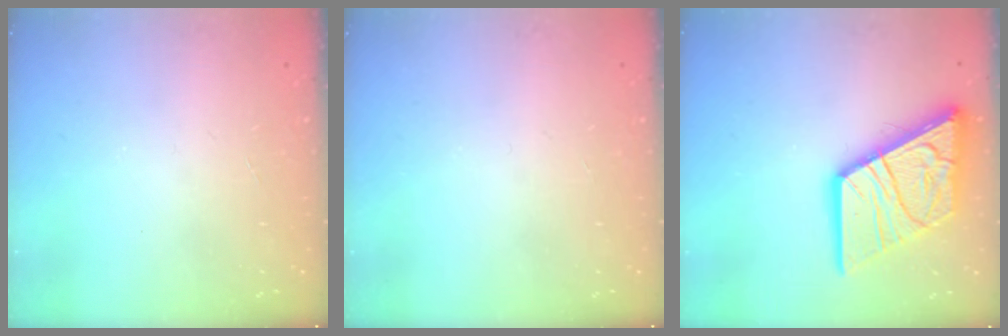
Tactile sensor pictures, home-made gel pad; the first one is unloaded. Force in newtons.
{"total": 0.0}
{"total": 21.2, "press": 21.1, "slide": 2.4}